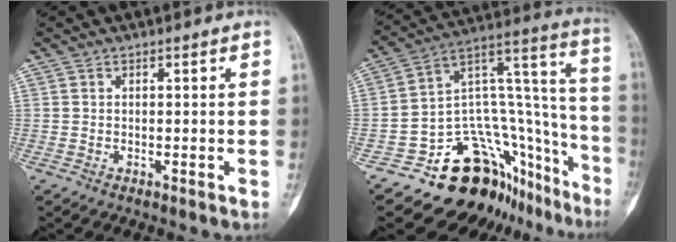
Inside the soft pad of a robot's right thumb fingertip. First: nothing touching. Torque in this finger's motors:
{"motor_torque": [0.84, -0.31, 1.24, -1.11, 0.01]}